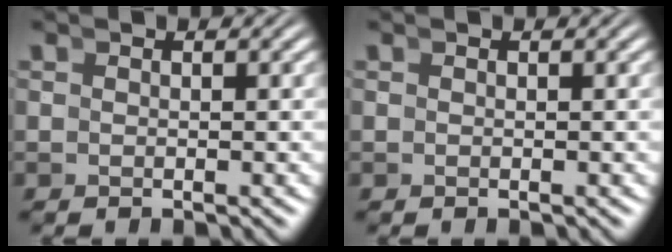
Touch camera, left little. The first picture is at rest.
{"total": 0.0}